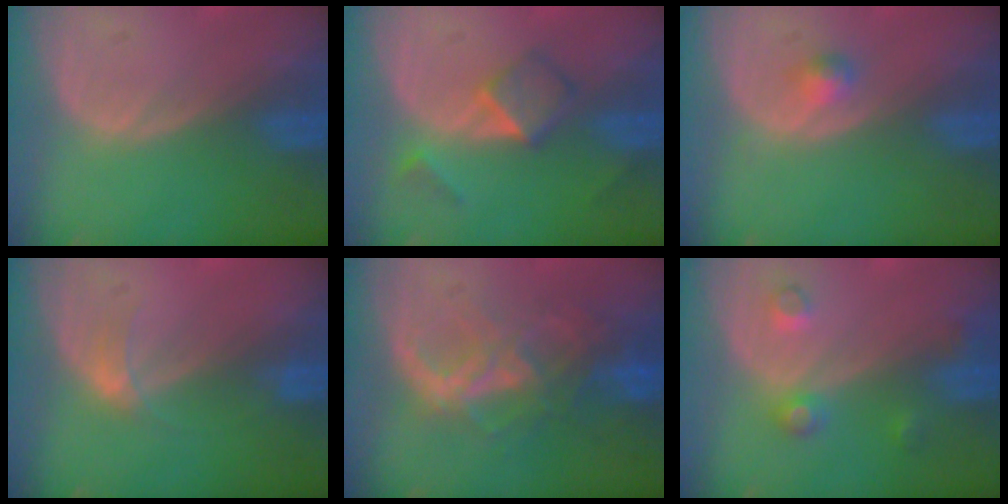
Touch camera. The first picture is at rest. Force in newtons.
{"total": 5.2, "press": 4.5, "slide": 2.6}
{"total": 1.8, "press": 1.6, "slide": 0.9}
{"total": 1.7, "press": 1.7, "slide": 0.2}
{"total": 8.8, "press": 7.5, "slide": 4.6}
{"total": 3.4, "press": 3.2, "slide": 0.9}